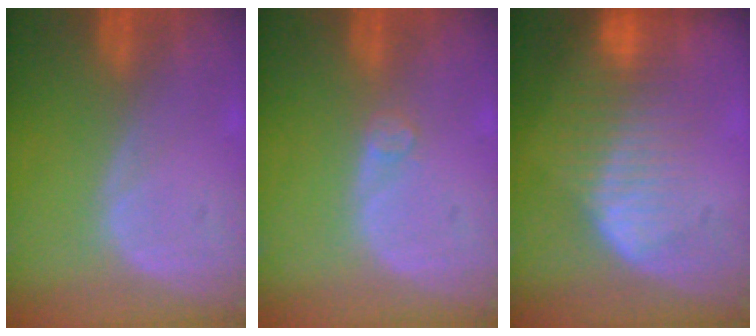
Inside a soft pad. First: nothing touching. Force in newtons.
{"total": 1.5, "press": 1.5, "slide": 0.2}
{"total": 8.0, "press": 7.5, "slide": 2.7}